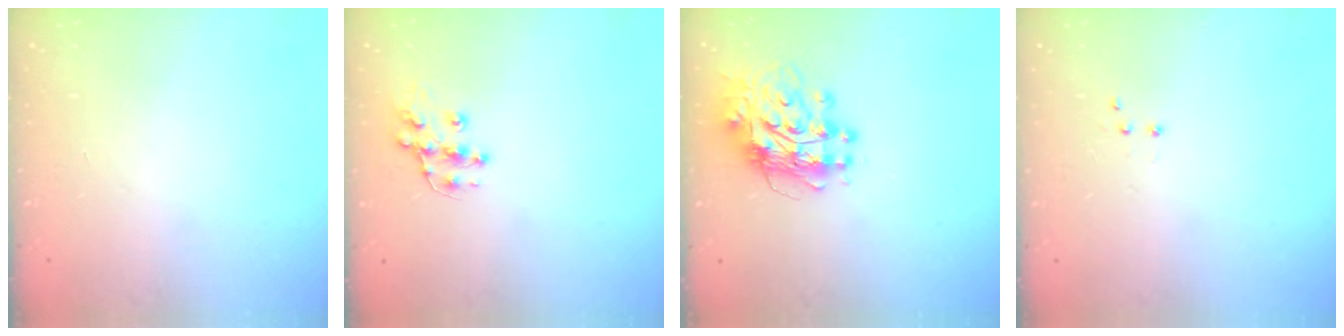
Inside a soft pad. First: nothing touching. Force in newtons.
{"total": 10.2, "press": 10.2, "slide": 0.8}
{"total": 12.3, "press": 12.3, "slide": 1.1}
{"total": 3.0, "press": 2.9, "slide": 0.7}